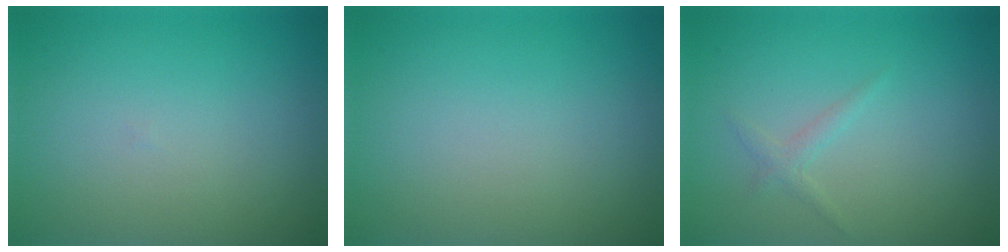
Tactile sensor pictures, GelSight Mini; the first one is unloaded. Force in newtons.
{"total": 0.0}
{"total": 1.0, "press": 1.0, "slide": 0.0}